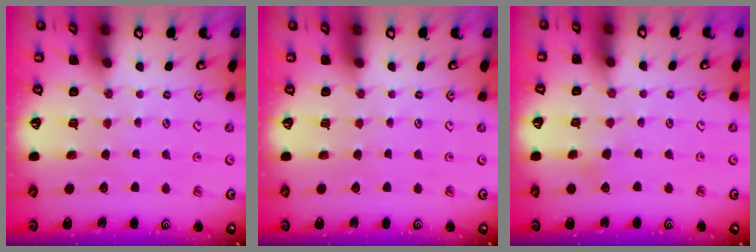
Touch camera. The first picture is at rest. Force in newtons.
{"total": 0.0}
{"total": 1.4, "press": 1.4, "slide": 0.1}